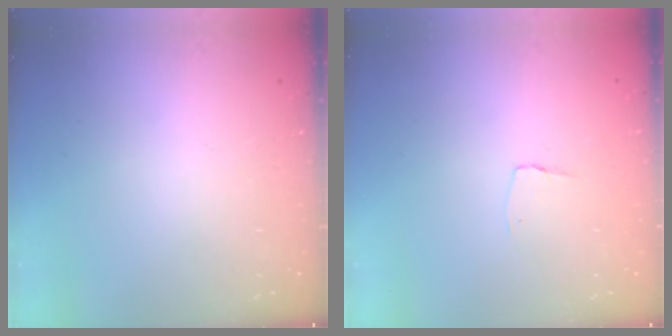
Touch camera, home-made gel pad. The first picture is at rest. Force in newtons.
{"total": 2.9, "press": 2.9, "slide": 0.3}